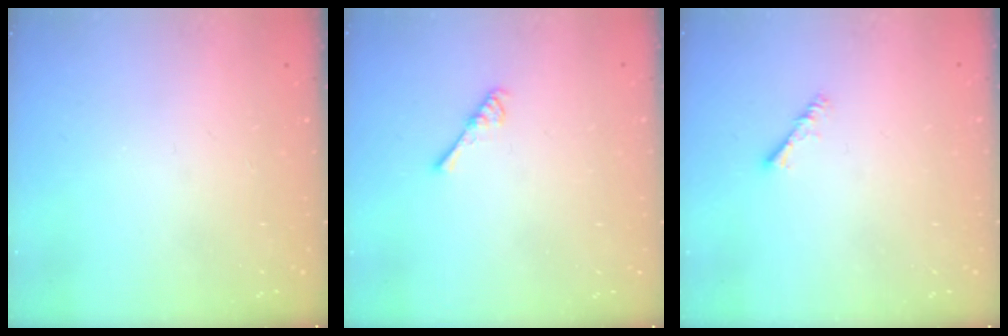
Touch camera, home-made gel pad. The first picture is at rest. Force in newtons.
{"total": 2.7, "press": 2.6, "slide": 0.4}
{"total": 2.3, "press": 2.3, "slide": 0.4}